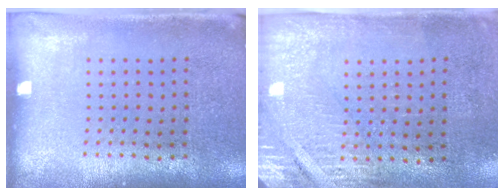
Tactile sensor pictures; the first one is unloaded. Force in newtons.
{"total": 2.9, "press": 2.5, "slide": 1.4}